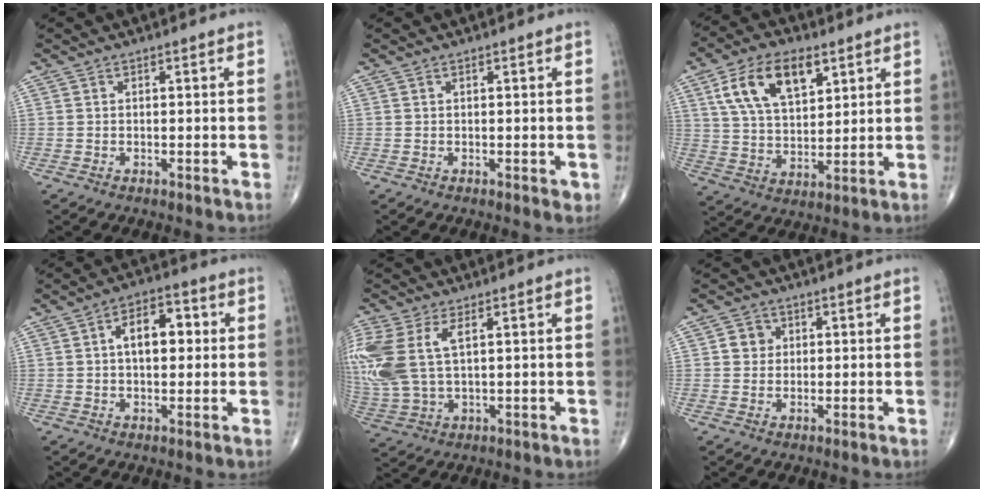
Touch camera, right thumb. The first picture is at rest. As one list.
[{"total": 1.3, "force": [0.0, 0.7, 1.2], "torque": [-0.009, -0.003, 0.000]}, {"total": 14.2, "force": [6.5, 7.6, 10.2], "torque": [-0.166, -0.013, 0.122]}, {"total": 8.8, "force": [1.4, 5.0, 7.1], "torque": [-0.091, 0.017, 0.018]}, {"total": 15.8, "force": [3.9, 8.5, 12.7], "torque": [-0.331, 0.000, 0.084]}, {"total": 3.3, "force": [0.7, 3.0, 1.1], "torque": [0.001, 0.002, 0.007]}]